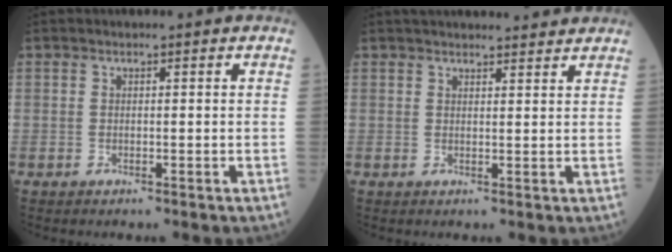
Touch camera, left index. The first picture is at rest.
{"total": 11.4, "force": [10.7, 1.7, 3.5], "torque": [-0.037, 0.023, 0.134]}